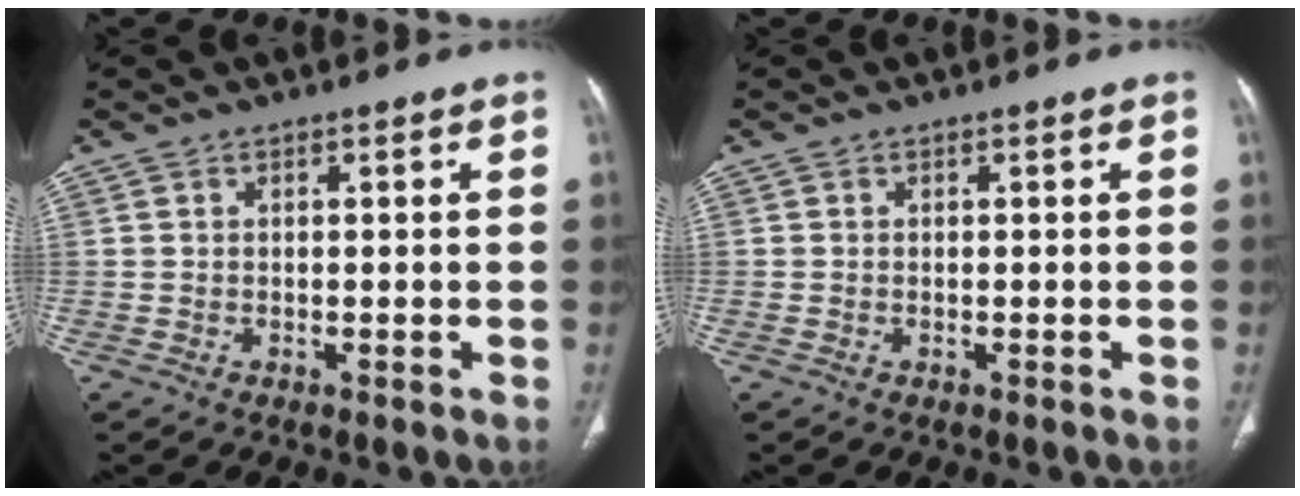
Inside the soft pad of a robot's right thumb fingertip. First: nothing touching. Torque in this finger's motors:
{"motor_torque": [-0.29, 0.02, -0.33, 0.15, -0.04]}